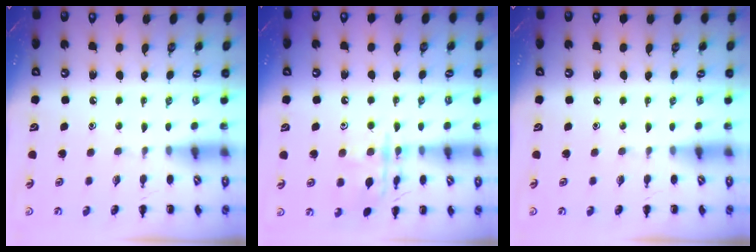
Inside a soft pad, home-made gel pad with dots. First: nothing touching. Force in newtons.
{"total": 12.2, "press": 12.2, "slide": 0.6}
{"total": 0.0}